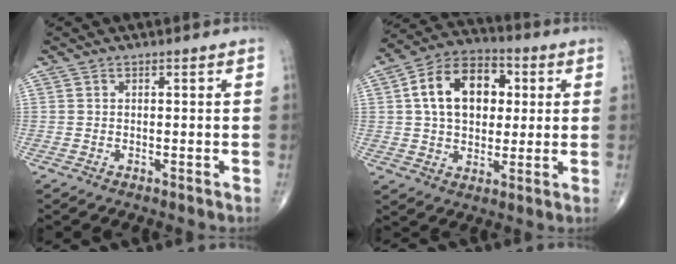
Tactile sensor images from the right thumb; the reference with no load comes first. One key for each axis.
{"total": 15.5, "fx": 3.2, "fy": 10.5, "fz": 10.9, "tx": -0.150, "ty": 0.012, "tz": 0.047}